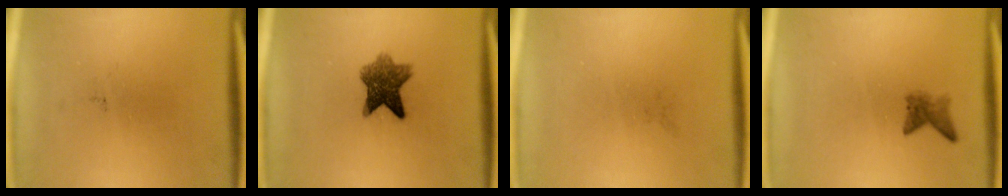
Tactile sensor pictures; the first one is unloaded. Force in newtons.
{"total": 6.8}
{"total": 0.0}
{"total": 1.9}